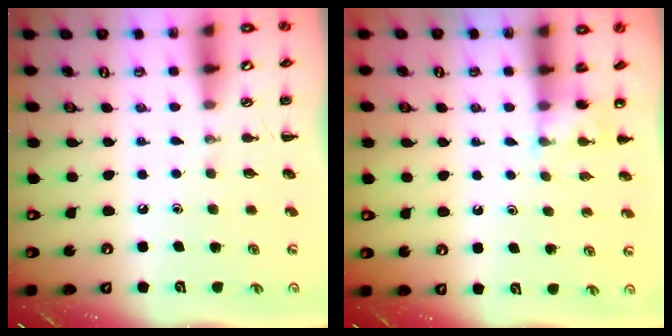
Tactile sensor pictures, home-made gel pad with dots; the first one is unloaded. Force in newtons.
{"total": 3.9, "press": 3.7, "slide": 1.2}